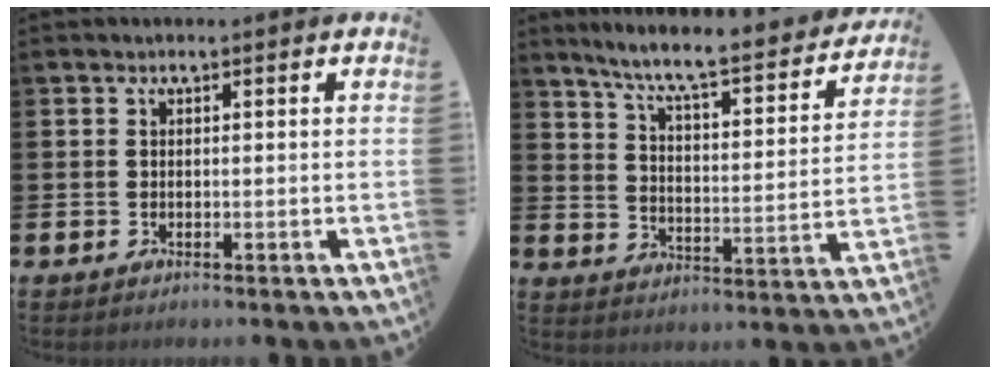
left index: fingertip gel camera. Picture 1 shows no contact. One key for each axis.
{"total": 7.3, "fx": 6.6, "fy": 0.6, "fz": 3.2, "tx": -0.083, "ty": -0.053, "tz": 0.105}